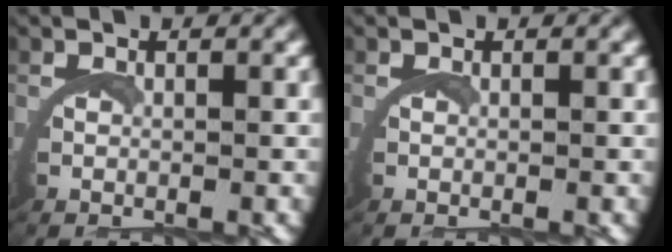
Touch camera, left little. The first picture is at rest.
{"total": 0.0}